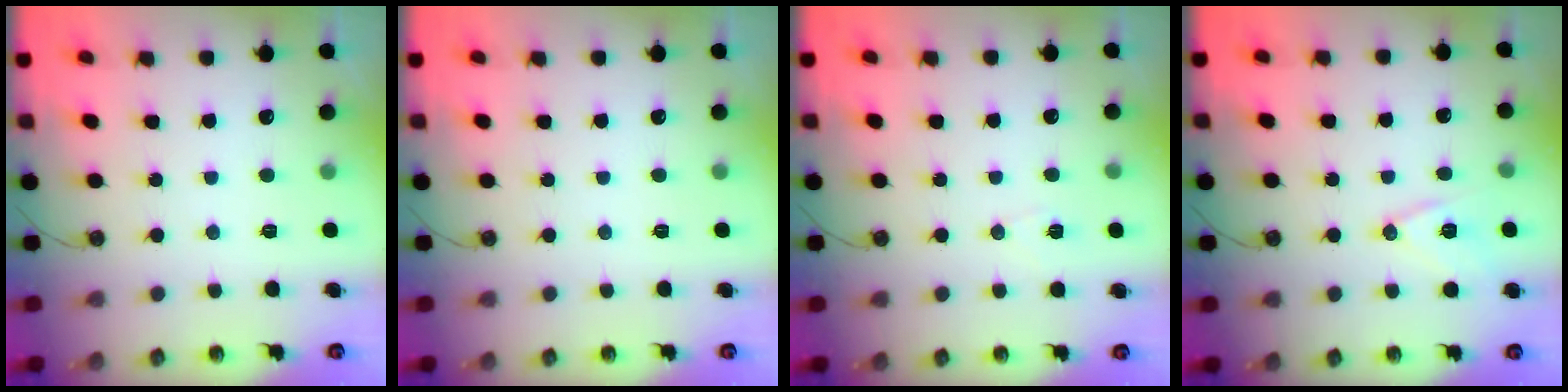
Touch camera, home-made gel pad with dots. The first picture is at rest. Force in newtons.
{"total": 0.0}
{"total": 5.1, "press": 4.7, "slide": 2.0}
{"total": 10.1, "press": 9.5, "slide": 3.5}